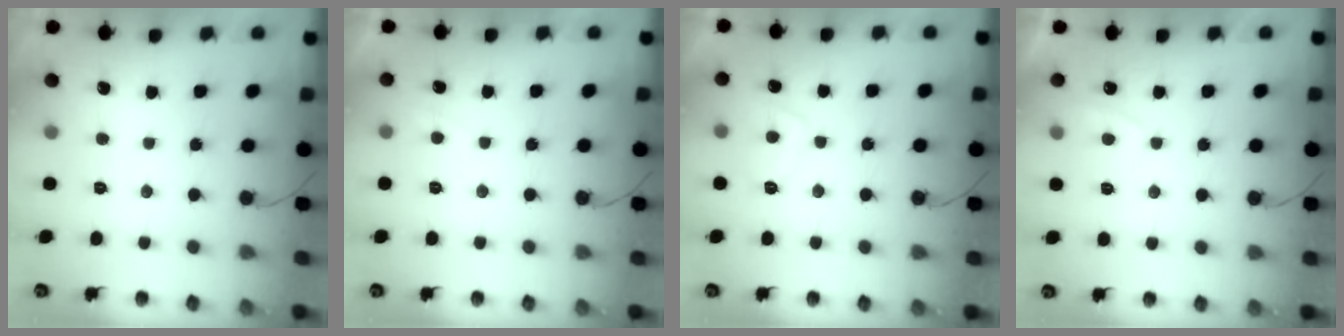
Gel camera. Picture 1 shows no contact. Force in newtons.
{"total": 1.9, "press": 1.8, "slide": 0.6}
{"total": 4.6, "press": 4.5, "slide": 1.0}
{"total": 1.8, "press": 1.7, "slide": 0.7}